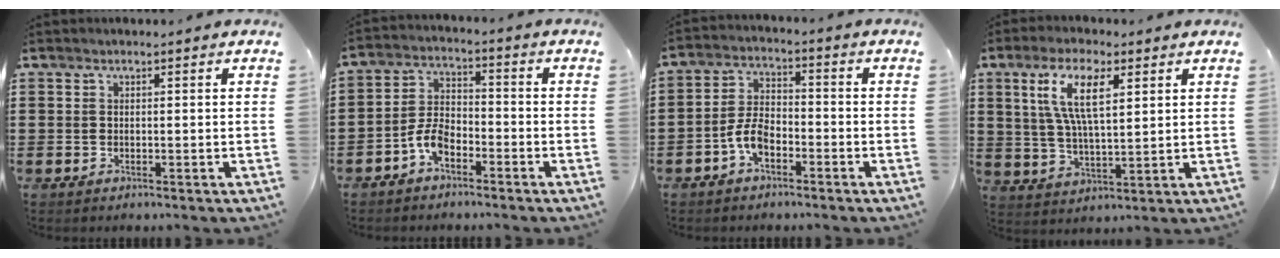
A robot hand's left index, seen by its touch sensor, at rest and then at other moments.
{"total": 5.3, "force": [-3.3, 2.7, 3.1], "torque": [-0.081, 0.005, -0.071]}
{"total": 5.5, "force": [-2.9, 2.7, 3.8], "torque": [-0.093, 0.005, -0.063]}
{"total": 9.5, "force": [4.0, 3.3, 7.9], "torque": [-0.164, 0.013, 0.069]}